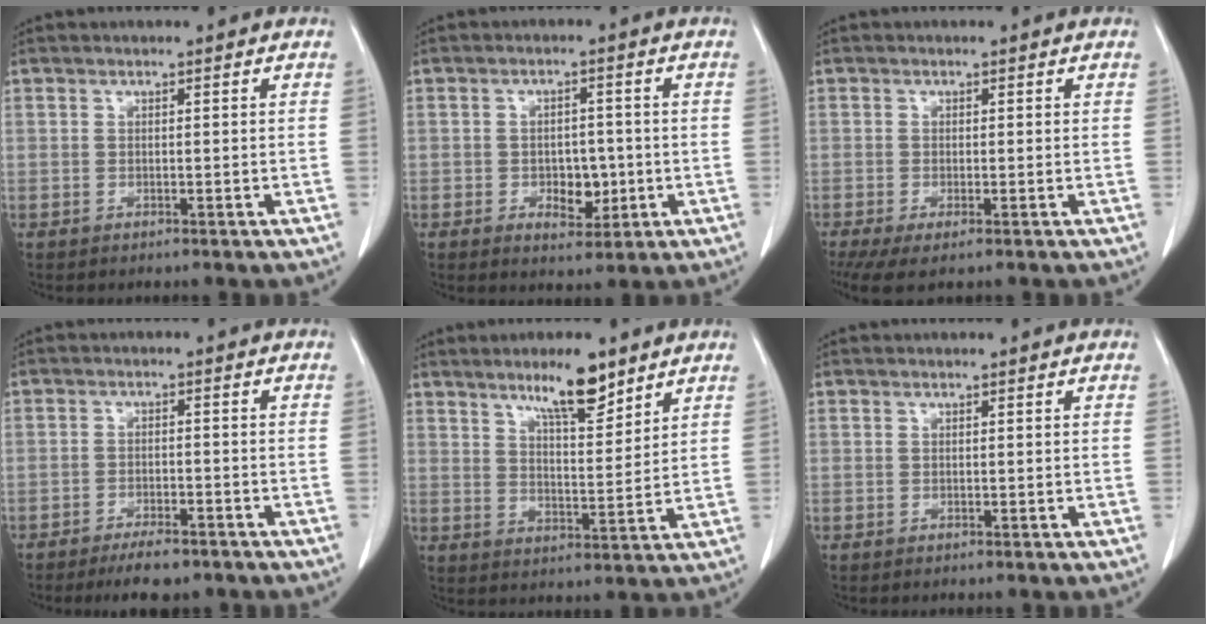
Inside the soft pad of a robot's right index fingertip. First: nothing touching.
{"total": 4.9, "force": [-1.1, 3.0, 3.7], "torque": [-0.045, 0.002, -0.007]}
{"total": 4.0, "force": [-2.3, 1.2, 3.0], "torque": [-0.055, -0.012, -0.040]}
{"total": 5.5, "force": [-4.3, 1.7, 3.0], "torque": [-0.047, -0.002, -0.066]}
{"total": 8.6, "force": [6.2, 1.7, 5.7], "torque": [-0.097, -0.003, 0.107]}
{"total": 0.0}